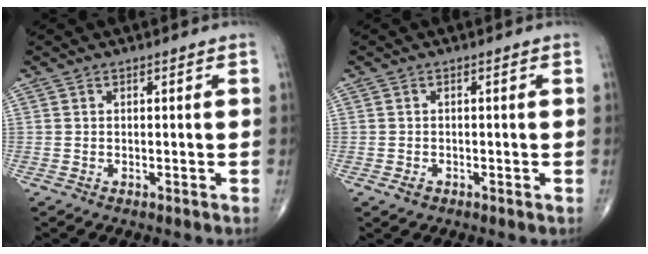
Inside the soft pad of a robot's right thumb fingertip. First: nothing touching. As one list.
[{"total": 1.5, "force": [-0.8, 1.0, 0.7], "torque": [-0.010, 0.002, -0.013]}]